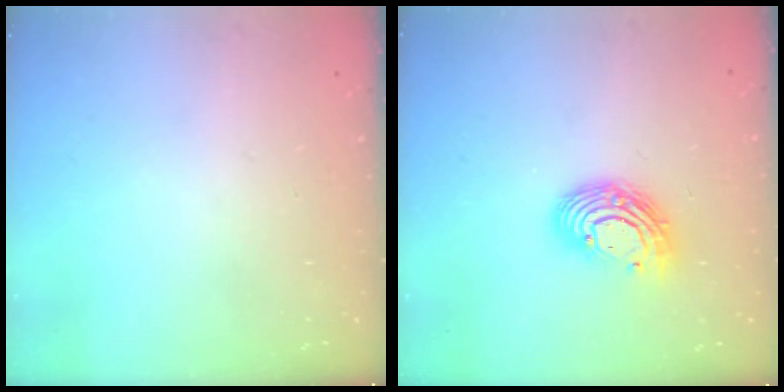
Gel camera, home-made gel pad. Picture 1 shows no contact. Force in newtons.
{"total": 11.9, "press": 11.9, "slide": 1.0}